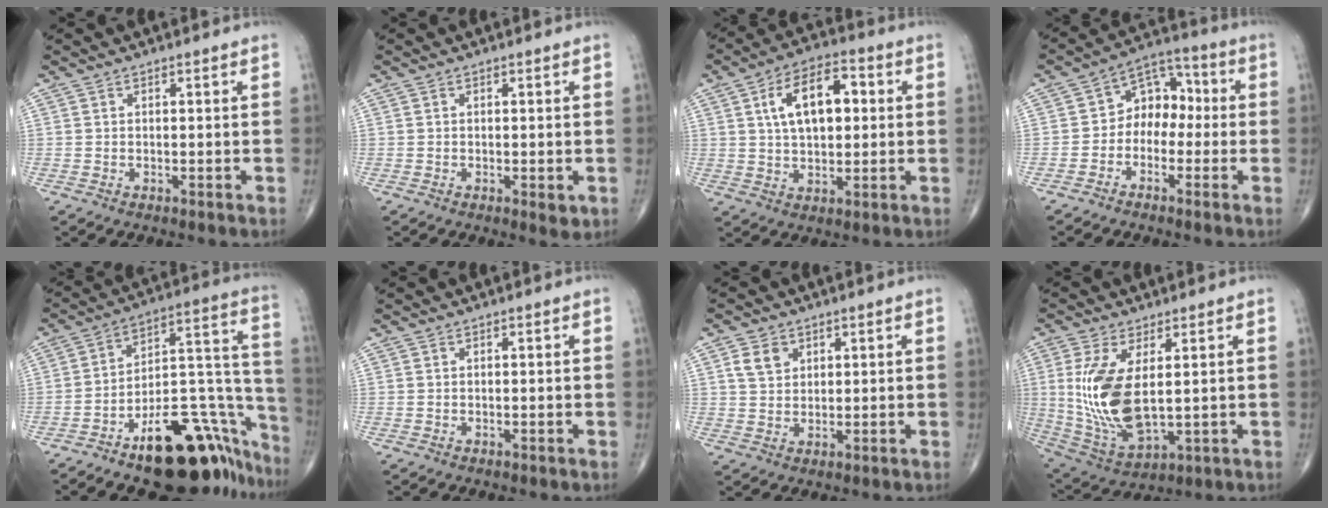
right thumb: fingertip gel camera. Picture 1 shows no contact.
{"total": 2.9, "force": [-0.8, 1.4, 2.5], "torque": [-0.020, -0.005, -0.007]}
{"total": 12.4, "force": [2.7, 6.7, 10.0], "torque": [-0.150, 0.011, 0.041]}
{"total": 8.3, "force": [-1.2, 6.3, 5.3], "torque": [-0.046, 0.043, -0.039]}
{"total": 26.1, "force": [-16.1, 10.9, 17.4], "torque": [-0.135, 0.121, -0.232]}
{"total": 0.0}
{"total": 4.5, "force": [2.0, 3.4, 2.3], "torque": [-0.028, -0.005, 0.039]}
{"total": 14.6, "force": [1.8, 6.6, 12.9], "torque": [-0.271, -0.020, 0.054]}